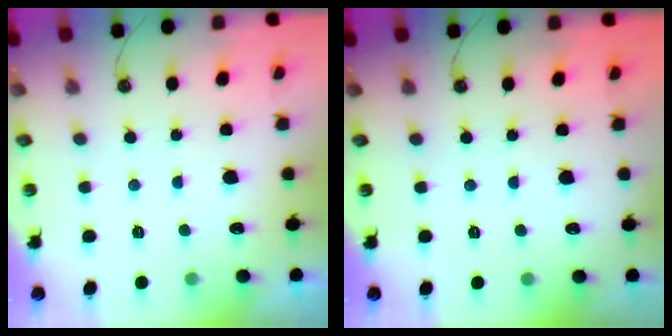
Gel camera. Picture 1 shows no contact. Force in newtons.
{"total": 0.0}